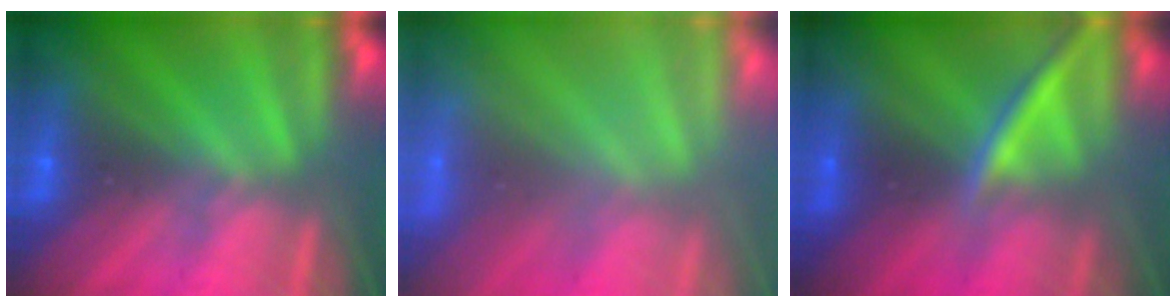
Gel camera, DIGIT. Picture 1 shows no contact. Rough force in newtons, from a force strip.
{"total": 8.6}
{"total": 2.3}